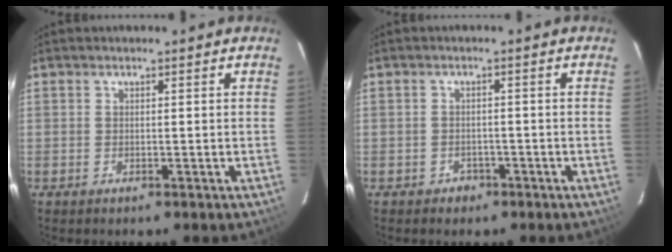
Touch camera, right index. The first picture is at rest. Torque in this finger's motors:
{"motor_torque": [0.08, -0.05, 0.04, 0.01]}